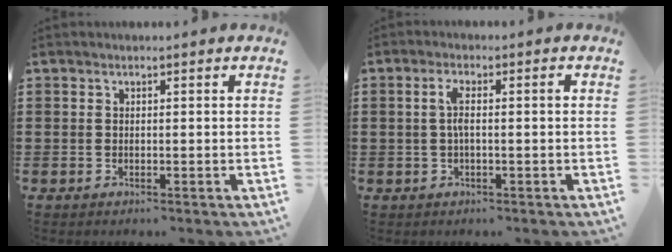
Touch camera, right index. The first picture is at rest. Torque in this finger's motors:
{"motor_torque": [0.38, -0.12, 0.28, 0.05]}